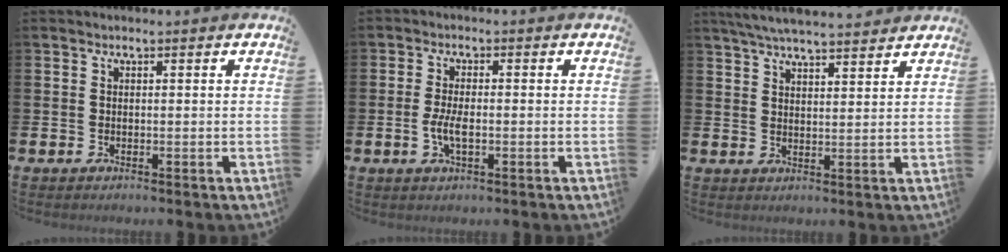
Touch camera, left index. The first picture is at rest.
{"total": 3.3, "force": [-0.6, 1.2, 3.0], "torque": [-0.054, -0.003, -0.015]}
{"total": 5.6, "force": [5.4, 0.4, 1.4], "torque": [-0.050, -0.017, 0.100]}